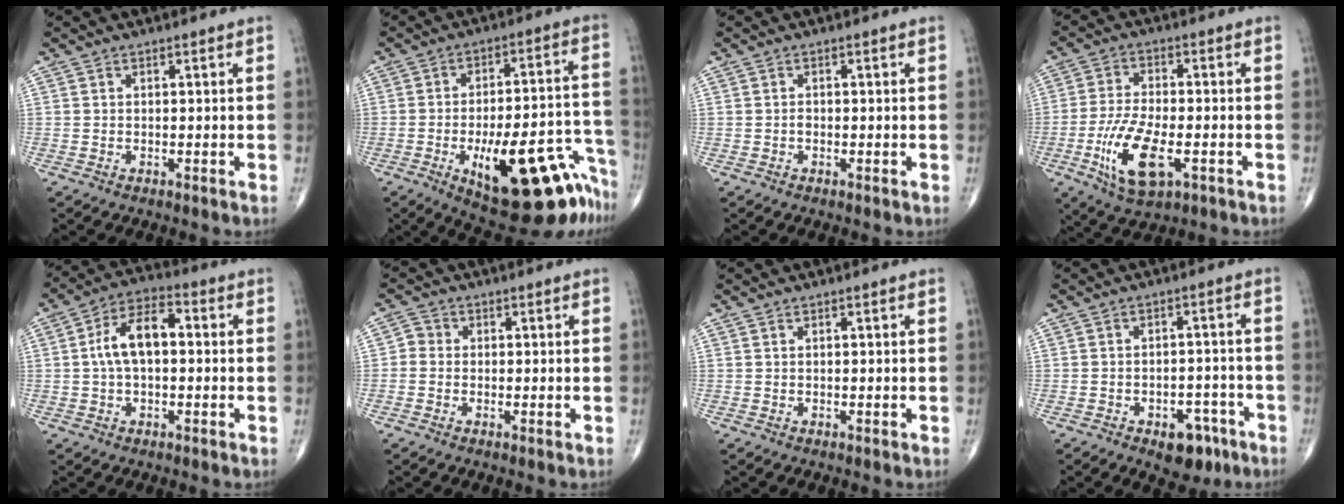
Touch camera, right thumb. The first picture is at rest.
{"total": 23.4, "force": [-11.8, 8.2, 18.5], "torque": [-0.178, 0.079, -0.153]}
{"total": 0.6, "force": [-0.3, 0.4, 0.4], "torque": [-0.005, 0.001, -0.008]}
{"total": 12.0, "force": [-4.0, 5.0, 10.1], "torque": [-0.202, 0.004, -0.069]}
{"total": 9.7, "force": [0.5, 5.3, 8.1], "torque": [-0.147, 0.030, 0.000]}
{"total": 2.3, "force": [-0.4, 2.1, 0.9], "torque": [-0.007, 0.005, -0.019]}
{"total": 0.0}
{"total": 7.4, "force": [-4.2, 4.4, 4.3], "torque": [-0.031, 0.033, -0.051]}